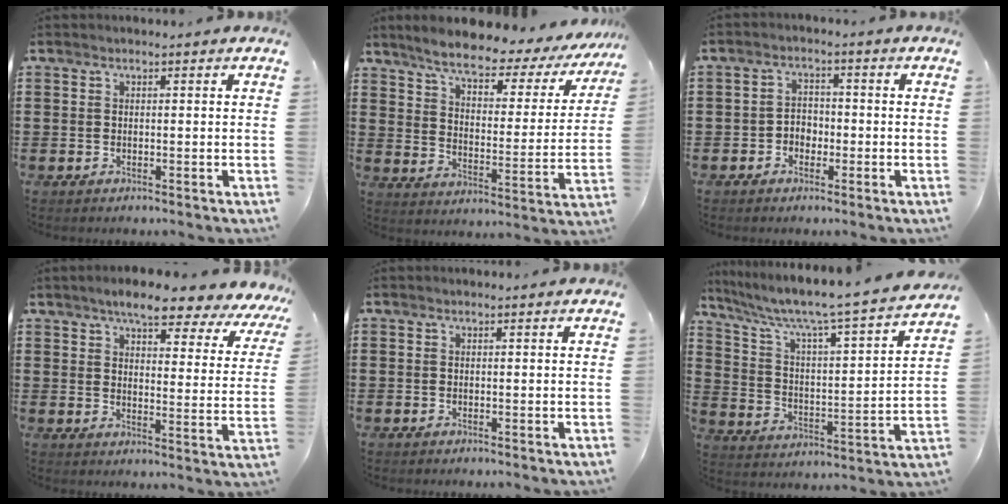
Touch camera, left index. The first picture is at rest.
{"total": 6.2, "force": [5.1, 0.9, 3.4], "torque": [-0.083, -0.032, 0.076]}
{"total": 2.5, "force": [-1.4, 1.8, 0.9], "torque": [-0.021, 0.007, -0.032]}
{"total": 6.9, "force": [5.8, 1.2, 3.6], "torque": [-0.067, -0.030, 0.093]}
{"total": 0.0}
{"total": 5.9, "force": [5.0, -0.1, 3.1], "torque": [-0.086, -0.051, 0.072]}